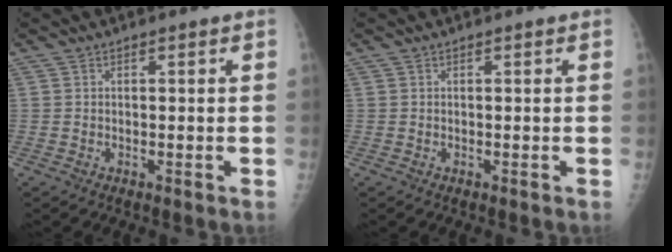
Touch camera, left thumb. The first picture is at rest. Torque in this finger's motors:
{"motor_torque": [0.00, -0.01, 0.10, 0.04, 0.00]}